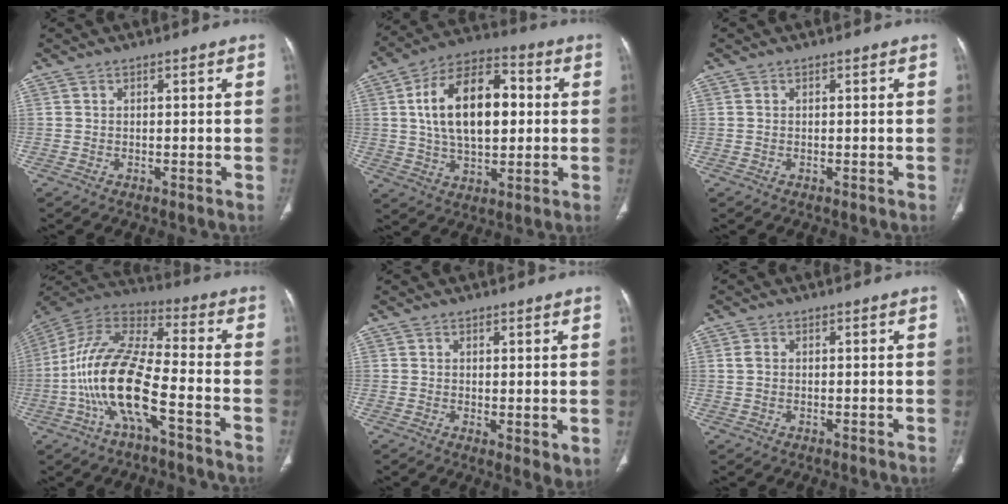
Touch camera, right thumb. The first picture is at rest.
{"total": 18.4, "force": [2.4, 10.4, 14.9], "torque": [-0.235, 0.018, 0.038]}
{"total": 0.0}
{"total": 17.5, "force": [-5.9, 5.9, 15.4], "torque": [-0.316, 0.053, -0.114]}
{"total": 3.6, "force": [0.4, 1.6, 3.2], "torque": [-0.048, -0.016, 0.011]}
{"total": 1.6, "force": [0.1, 1.1, 1.1], "torque": [-0.031, 0.001, 0.003]}